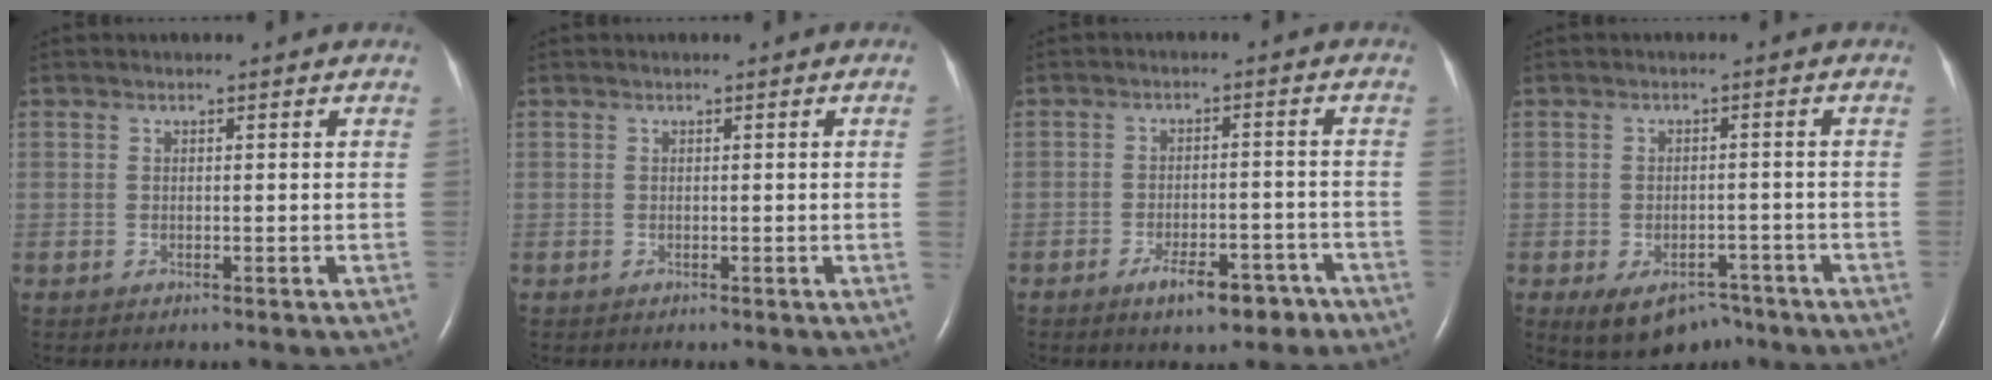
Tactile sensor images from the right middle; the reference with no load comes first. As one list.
[{"total": 1.0, "force": [-0.1, -0.5, 0.9], "torque": [-0.009, 0.001, -0.001]}, {"total": 6.0, "force": [-4.1, 2.3, 3.8], "torque": [-0.062, 0.003, -0.057]}, {"total": 7.6, "force": [-5.1, 4.3, 3.5], "torque": [-0.056, 0.005, -0.070]}]